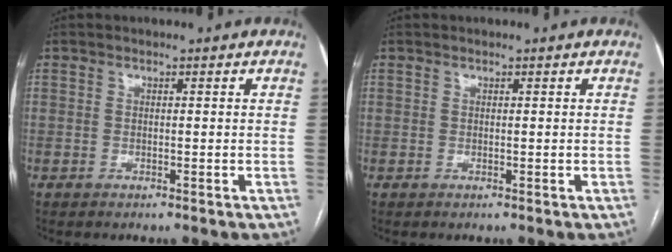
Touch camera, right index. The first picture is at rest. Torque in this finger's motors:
{"motor_torque": [0.00, 0.00, 0.00, 0.00]}